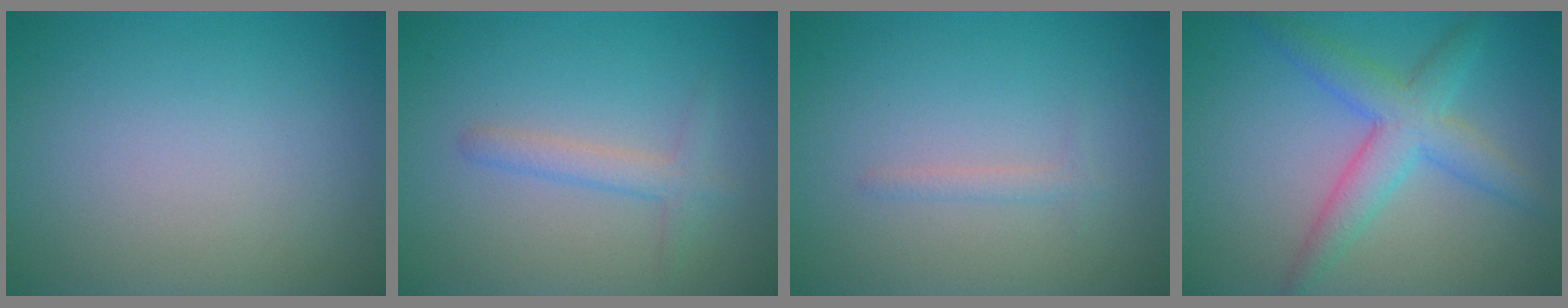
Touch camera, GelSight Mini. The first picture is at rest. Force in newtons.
{"total": 2.0, "press": 2.0, "slide": 0.1}
{"total": 0.9, "press": 0.9, "slide": 0.0}
{"total": 4.7, "press": 4.7, "slide": 0.1}